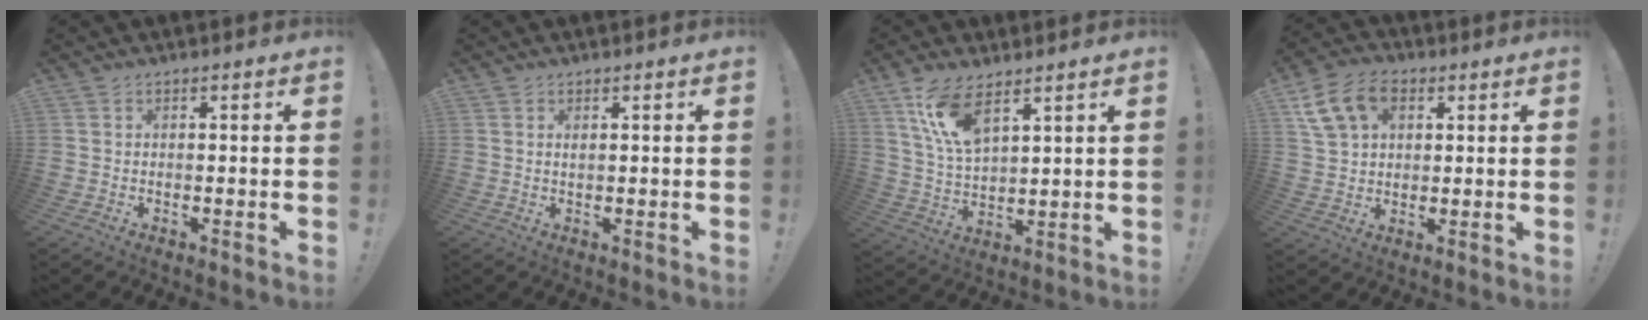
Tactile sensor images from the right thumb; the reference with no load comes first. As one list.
[{"total": 0.7, "force": [0.3, 0.3, 0.5], "torque": [-0.006, -0.001, 0.005]}, {"total": 11.5, "force": [7.5, 4.6, 7.5], "torque": [-0.154, -0.030, 0.138]}, {"total": 12.3, "force": [5.0, 8.4, 7.4], "torque": [-0.141, -0.004, 0.102]}]